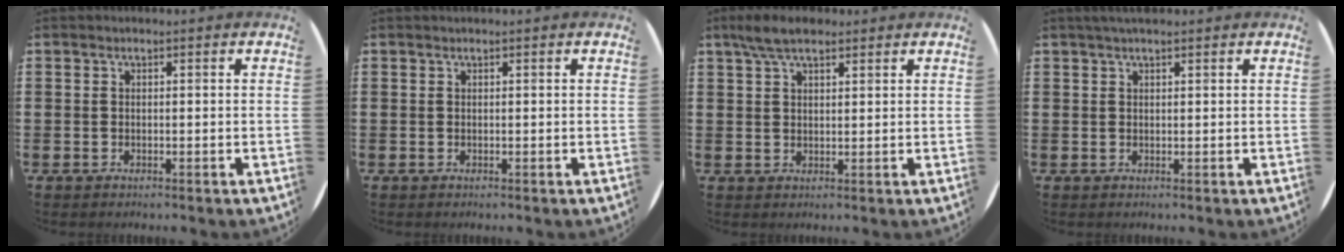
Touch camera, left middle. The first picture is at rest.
{"total": 0.0}
{"total": 4.7, "force": [3.6, 1.7, 2.5], "torque": [-0.057, 0.004, 0.067]}
{"total": 1.4, "force": [1.2, 0.1, 0.7], "torque": [-0.015, 0.003, 0.022]}